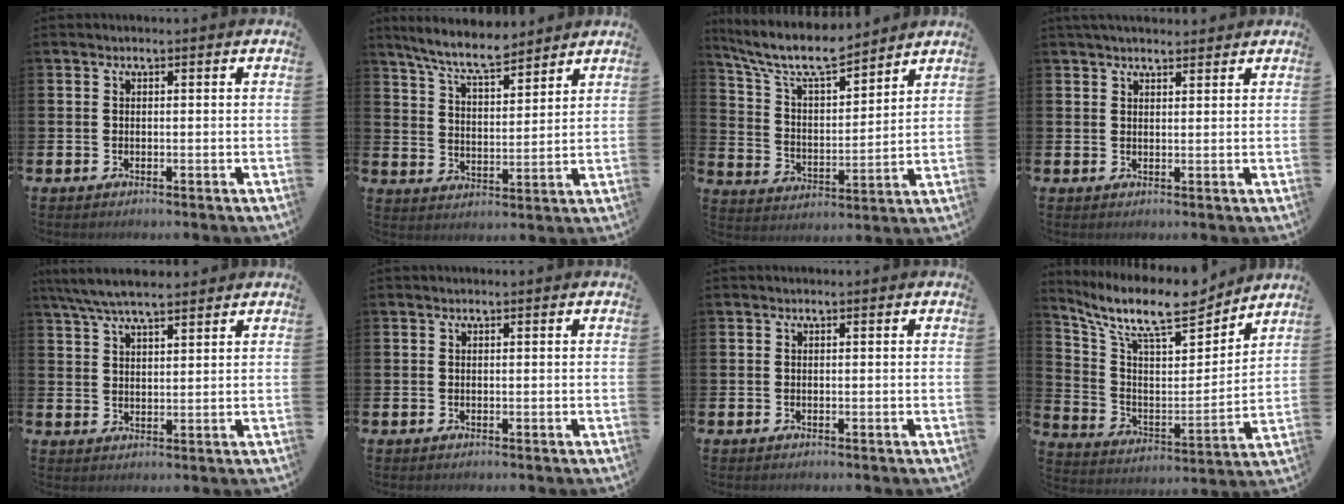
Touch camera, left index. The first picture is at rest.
{"total": 7.8, "force": [7.1, 1.2, 3.0], "torque": [-0.079, -0.030, 0.128]}
{"total": 9.1, "force": [8.1, 1.9, 3.6], "torque": [-0.109, -0.042, 0.145]}
{"total": 2.7, "force": [2.5, 0.6, 0.6], "torque": [-0.017, -0.004, 0.046]}
{"total": 5.9, "force": [5.3, 1.2, 2.4], "torque": [-0.060, -0.011, 0.097]}
{"total": 0.0}
{"total": 0.0}
{"total": 12.1, "force": [10.3, 2.9, 5.7], "torque": [-0.141, -0.068, 0.176]}